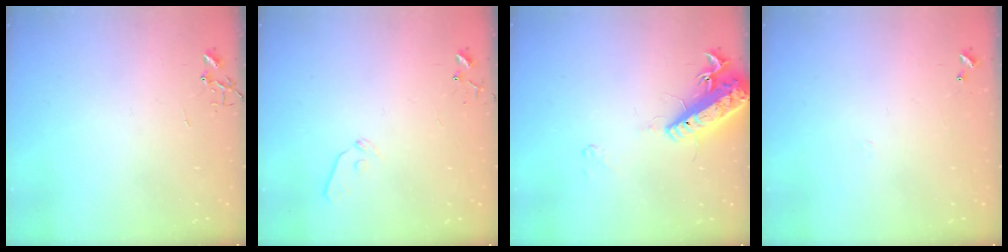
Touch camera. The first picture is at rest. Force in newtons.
{"total": 7.5, "press": 7.4, "slide": 0.9}
{"total": 15.7, "press": 15.3, "slide": 3.5}
{"total": 4.5, "press": 4.4, "slide": 0.4}